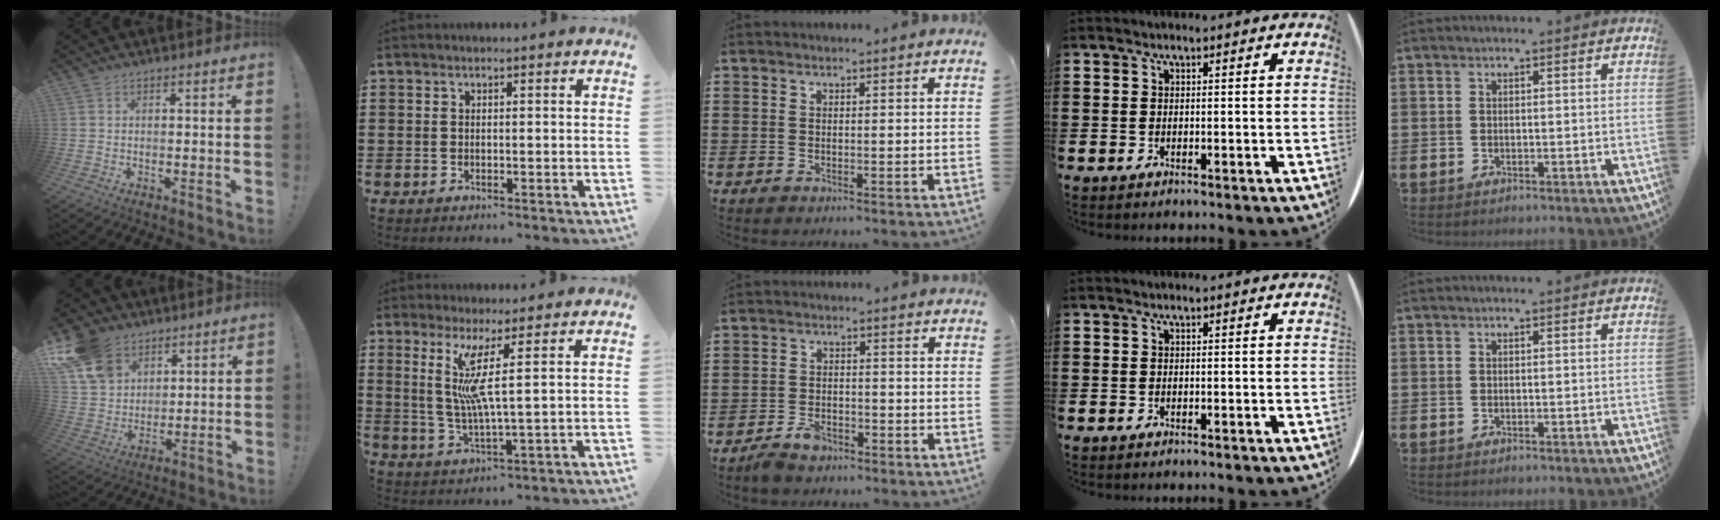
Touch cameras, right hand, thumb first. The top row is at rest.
{"thumb": {"total": 14.8, "force": [8.5, 10.5, 5.9], "torque": [-0.116, -0.045, 0.170]}, "index": {"total": 7.1, "force": [2.4, -0.1, 6.7], "torque": [-0.148, -0.017, 0.036]}, "middle": {"total": 3.1, "force": [-2.5, 1.4, 1.2], "torque": [-0.023, 0.008, -0.049]}}